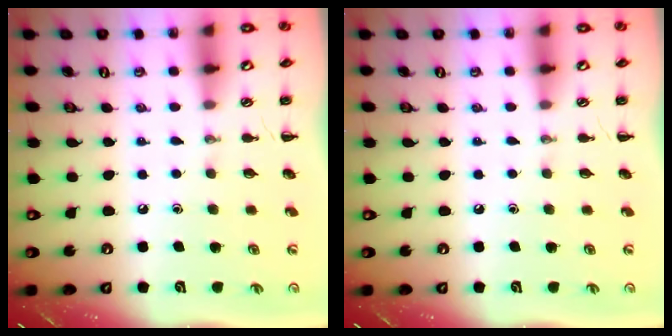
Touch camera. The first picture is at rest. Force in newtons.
{"total": 0.0}